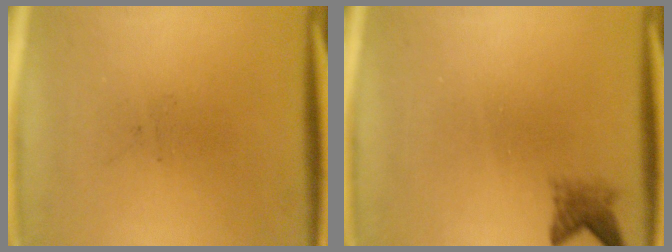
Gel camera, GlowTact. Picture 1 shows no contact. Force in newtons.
{"total": 2.2}